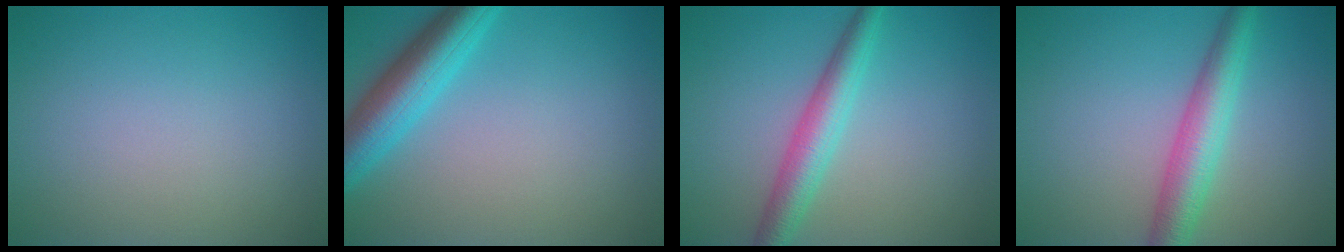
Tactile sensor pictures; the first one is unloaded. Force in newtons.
{"total": 5.7, "press": 5.7, "slide": 0.2}
{"total": 3.9, "press": 3.9, "slide": 0.1}
{"total": 4.7, "press": 4.7, "slide": 0.1}